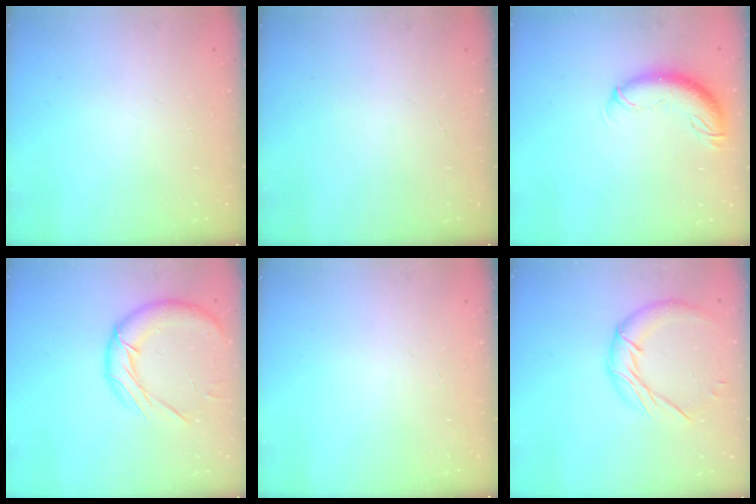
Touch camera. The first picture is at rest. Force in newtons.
{"total": 0.0}
{"total": 10.2, "press": 10.0, "slide": 2.3}
{"total": 15.6, "press": 15.4, "slide": 2.7}
{"total": 0.0}
{"total": 11.5, "press": 11.5, "slide": 0.8}